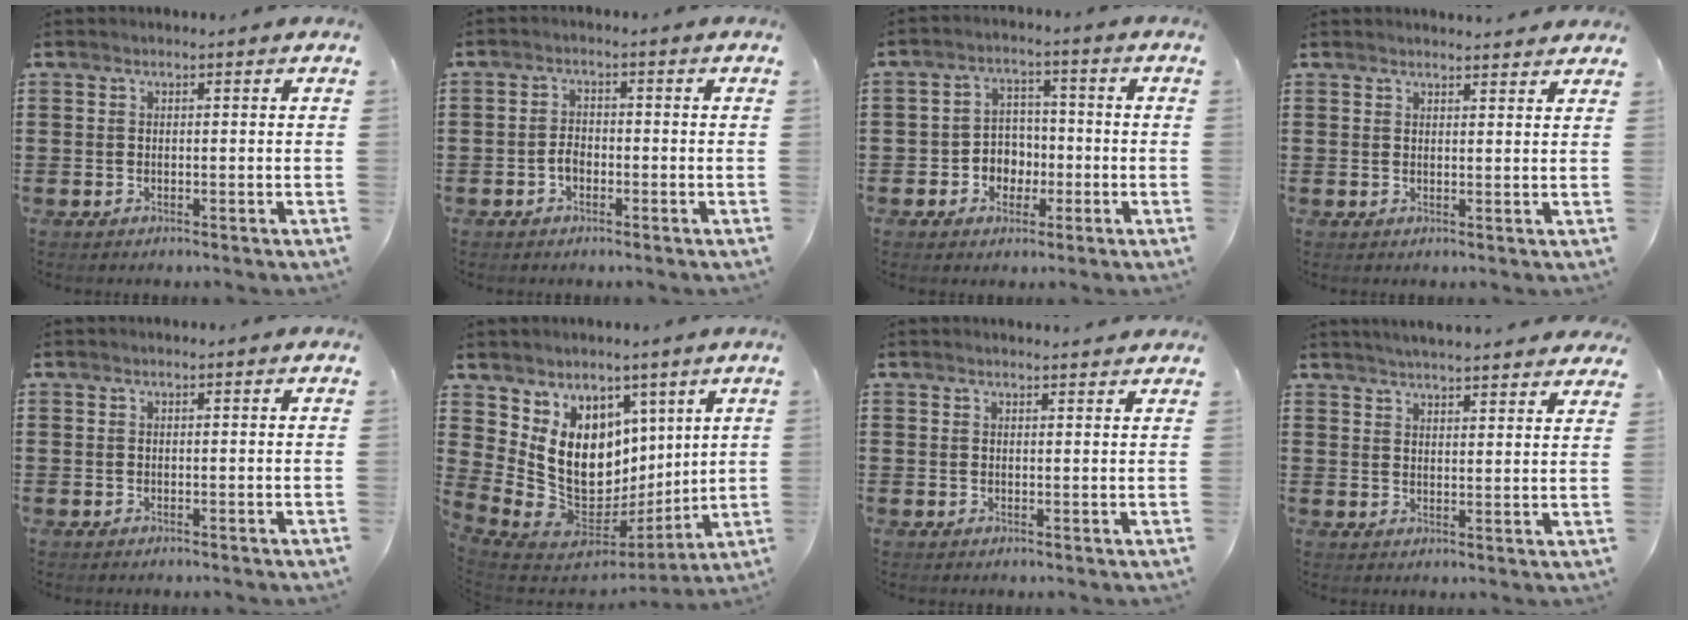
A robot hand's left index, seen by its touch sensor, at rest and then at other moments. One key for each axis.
{"total": 2.2, "fx": -1.0, "fy": 1.3, "fz": 1.4, "tx": -0.037, "ty": 0.001, "tz": -0.023}
{"total": 4.6, "fx": -1.8, "fy": 3.9, "fz": 1.4, "tx": -0.038, "ty": 0.013, "tz": -0.038}
{"total": 1.9, "fx": 1.9, "fy": 0.0, "fz": 0.1, "tx": -0.007, "ty": 0.000, "tz": 0.037}
{"total": 0.0}
{"total": 12.9, "fx": 2.7, "fy": 10.5, "fz": 7.0, "tx": -0.168, "ty": -0.038, "tz": 0.064}
{"total": 1.6, "fx": 1.6, "fy": 0.0, "fz": 0.2, "tx": -0.006, "ty": 0.000, "tz": 0.031}
{"total": 4.1, "fx": 4.1, "fy": -0.4, "fz": 0.4, "tx": -0.021, "ty": -0.019, "tz": 0.073}